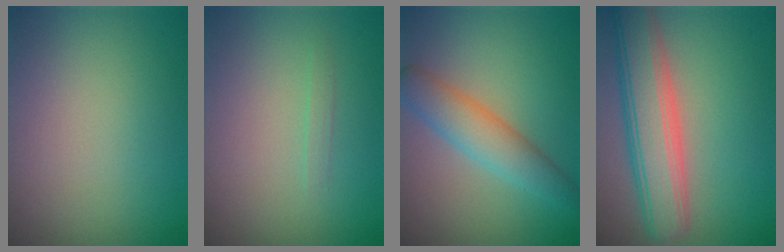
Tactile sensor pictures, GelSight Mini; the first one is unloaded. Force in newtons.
{"total": 0.6, "press": 0.6, "slide": 0.0}
{"total": 4.2, "press": 4.2, "slide": 0.3}
{"total": 7.0, "press": 7.0, "slide": 0.8}